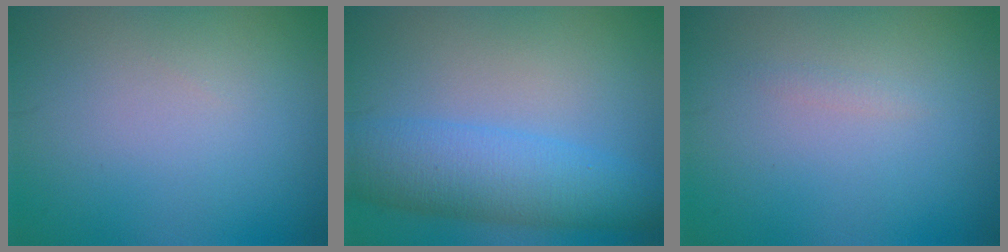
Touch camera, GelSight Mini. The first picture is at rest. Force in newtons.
{"total": 6.4, "press": 6.4, "slide": 0.2}
{"total": 0.5, "press": 0.5, "slide": 0.1}